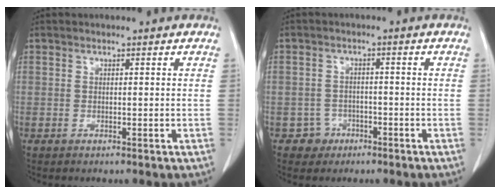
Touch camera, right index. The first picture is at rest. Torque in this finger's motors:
{"motor_torque": [-0.23, 0.03, -0.79, -0.18]}